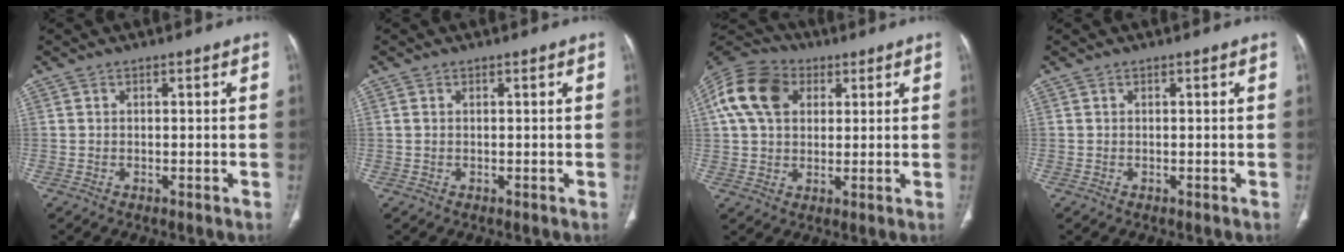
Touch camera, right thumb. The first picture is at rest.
{"total": 0.5, "force": [0.1, 0.3, 0.4], "torque": [-0.012, 0.005, 0.003]}
{"total": 15.0, "force": [4.6, 10.8, 9.3], "torque": [-0.178, 0.016, 0.076]}
{"total": 0.0}